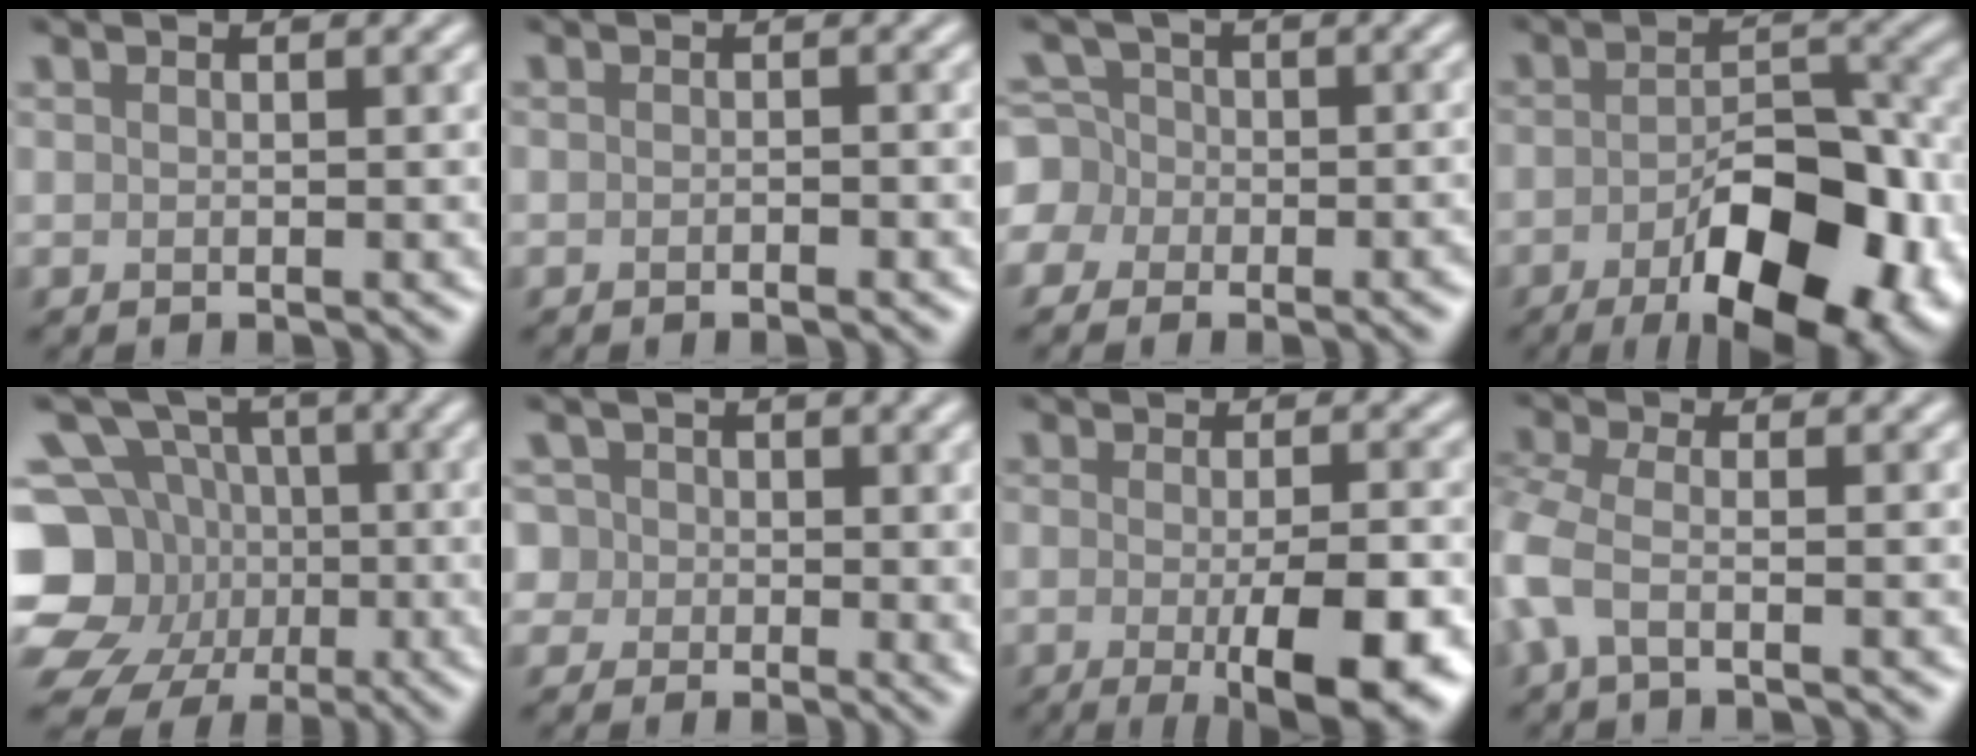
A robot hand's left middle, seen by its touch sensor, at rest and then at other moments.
{"total": 0.7, "force": [-0.6, 0.0, 0.4], "torque": [-0.004, -0.003, -0.006]}
{"total": 6.5, "force": [-2.5, 5.8, 1.6], "torque": [-0.024, 0.014, -0.074]}
{"total": 11.2, "force": [-5.4, 4.6, 8.7], "torque": [-0.130, -0.006, -0.070]}
{"total": 13.6, "force": [-3.5, 12.4, 4.4], "torque": [-0.128, -0.008, -0.080]}
{"total": 3.6, "force": [0.9, 3.1, 1.5], "torque": [-0.035, 0.005, 0.010]}
{"total": 7.7, "force": [-2.6, 2.2, 7.0], "torque": [-0.098, -0.015, -0.029]}
{"total": 2.9, "force": [-1.0, 1.1, 2.5], "torque": [-0.070, -0.005, -0.030]}